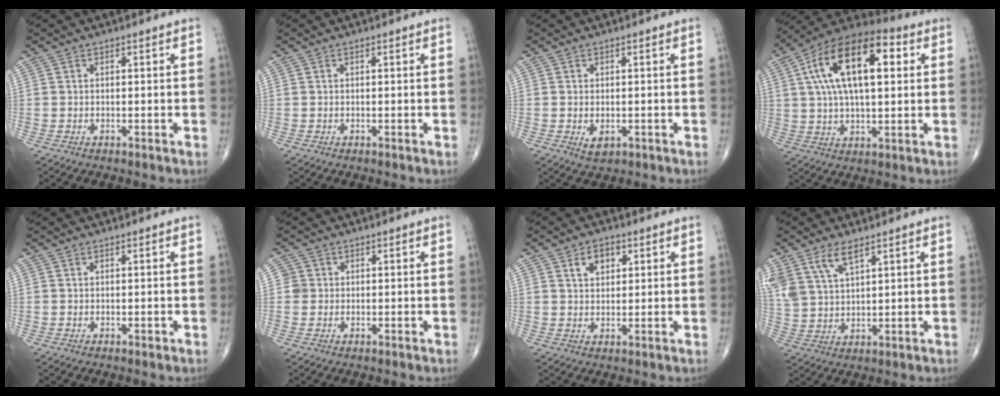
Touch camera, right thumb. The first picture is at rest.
{"total": 0.0}
{"total": 2.6, "force": [-0.6, 1.6, 1.9], "torque": [-0.026, -0.002, -0.003]}
{"total": 20.0, "force": [5.0, 9.4, 16.9], "torque": [-0.281, 0.020, 0.074]}
{"total": 0.0}
{"total": 2.1, "force": [0.2, 2.1, 0.1], "torque": [0.014, 0.005, 0.000]}
{"total": 4.6, "force": [2.1, 3.0, 2.8], "torque": [-0.030, -0.006, 0.033]}
{"total": 8.7, "force": [5.4, 3.9, 5.6], "torque": [-0.116, -0.013, 0.118]}